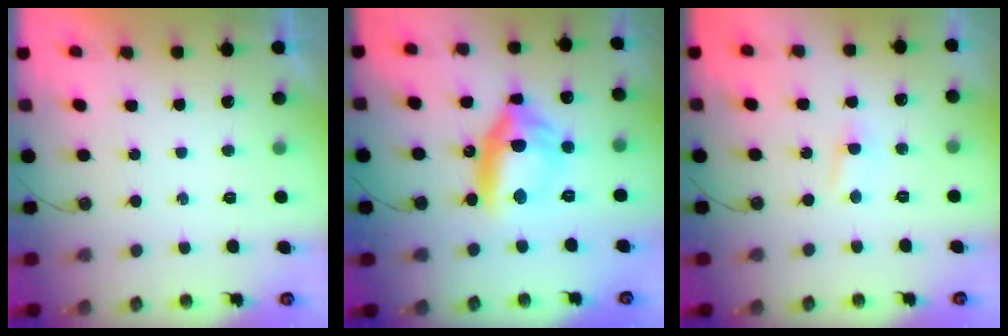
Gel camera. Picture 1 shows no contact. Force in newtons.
{"total": 12.4, "press": 12.3, "slide": 1.6}
{"total": 2.8, "press": 2.7, "slide": 0.6}